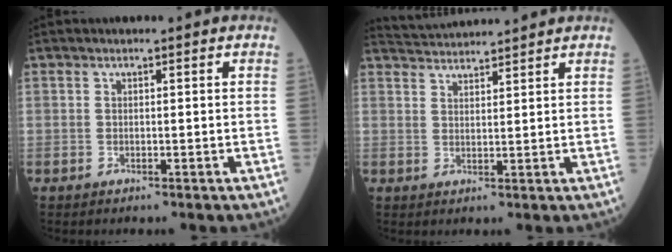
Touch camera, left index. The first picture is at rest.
{"total": 6.1, "force": [6.1, -0.4, 0.7], "torque": [-0.022, 0.031, 0.102]}